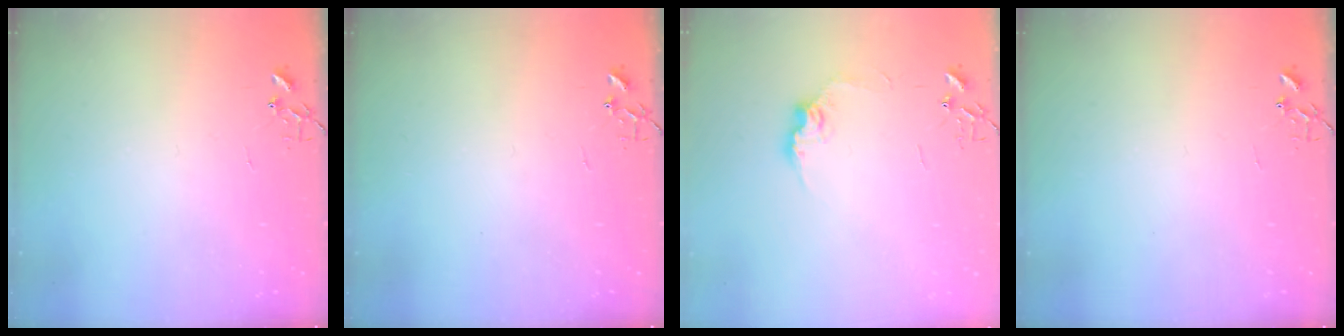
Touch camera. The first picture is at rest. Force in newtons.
{"total": 0.0}
{"total": 9.1, "press": 9.1, "slide": 0.4}
{"total": 0.0}